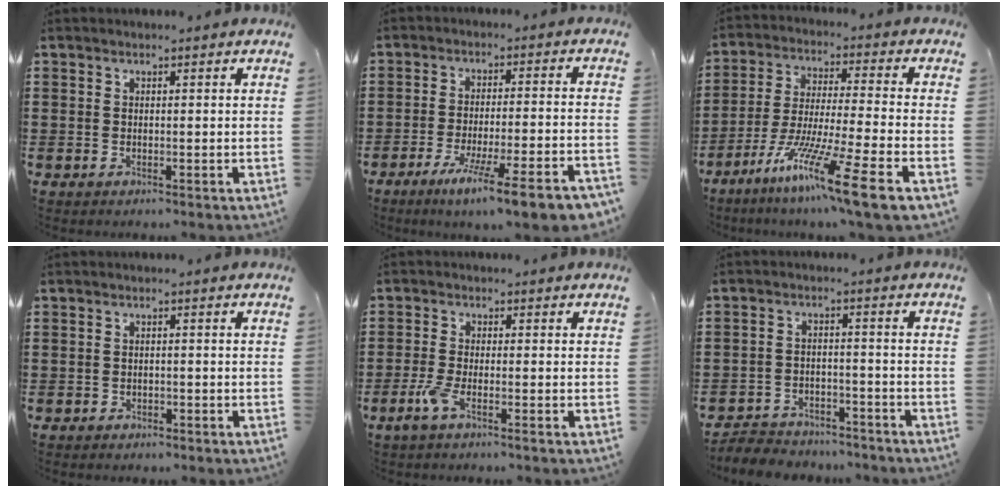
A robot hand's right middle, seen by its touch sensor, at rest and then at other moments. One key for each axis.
{"total": 9.2, "fx": -6.6, "fy": -0.1, "fz": 6.4, "tx": -0.113, "ty": -0.011, "tz": -0.121}
{"total": 12.9, "fx": -9.0, "fy": -0.5, "fz": 9.1, "tx": -0.173, "ty": 0.000, "tz": -0.172}
{"total": 0.8, "fx": -0.7, "fy": 0.4, "fz": 0.1, "tx": -0.005, "ty": 0.000, "tz": -0.016}
{"total": 3.5, "fx": -1.8, "fy": 0.5, "fz": 3.0, "tx": -0.072, "ty": -0.008, "tz": -0.038}
{"total": 4.5, "fx": -4.4, "fy": 0.8, "fz": 0.0, "tx": -0.011, "ty": 0.004, "tz": -0.094}